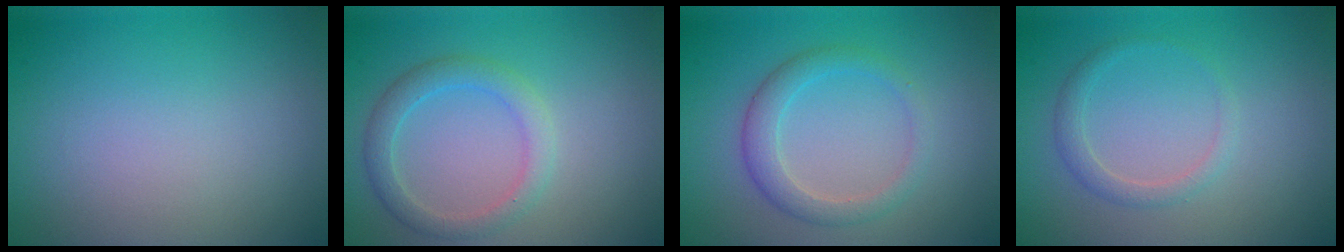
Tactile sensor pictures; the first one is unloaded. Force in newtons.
{"total": 2.6, "press": 2.6, "slide": 0.2}
{"total": 2.7, "press": 2.7, "slide": 0.2}
{"total": 1.5, "press": 1.5, "slide": 0.1}